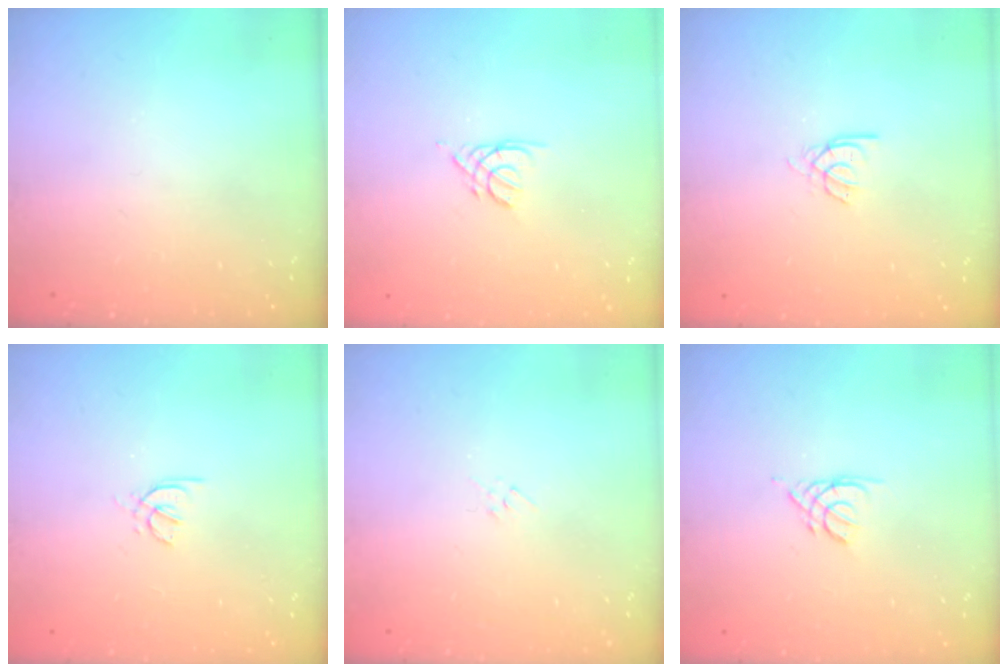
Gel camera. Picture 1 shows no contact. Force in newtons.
{"total": 2.2, "press": 2.2, "slide": 0.4}
{"total": 2.2, "press": 2.1, "slide": 0.4}
{"total": 1.2, "press": 1.2, "slide": 0.4}
{"total": 2.9, "press": 2.9, "slide": 0.6}
{"total": 2.1, "press": 2.0, "slide": 0.4}